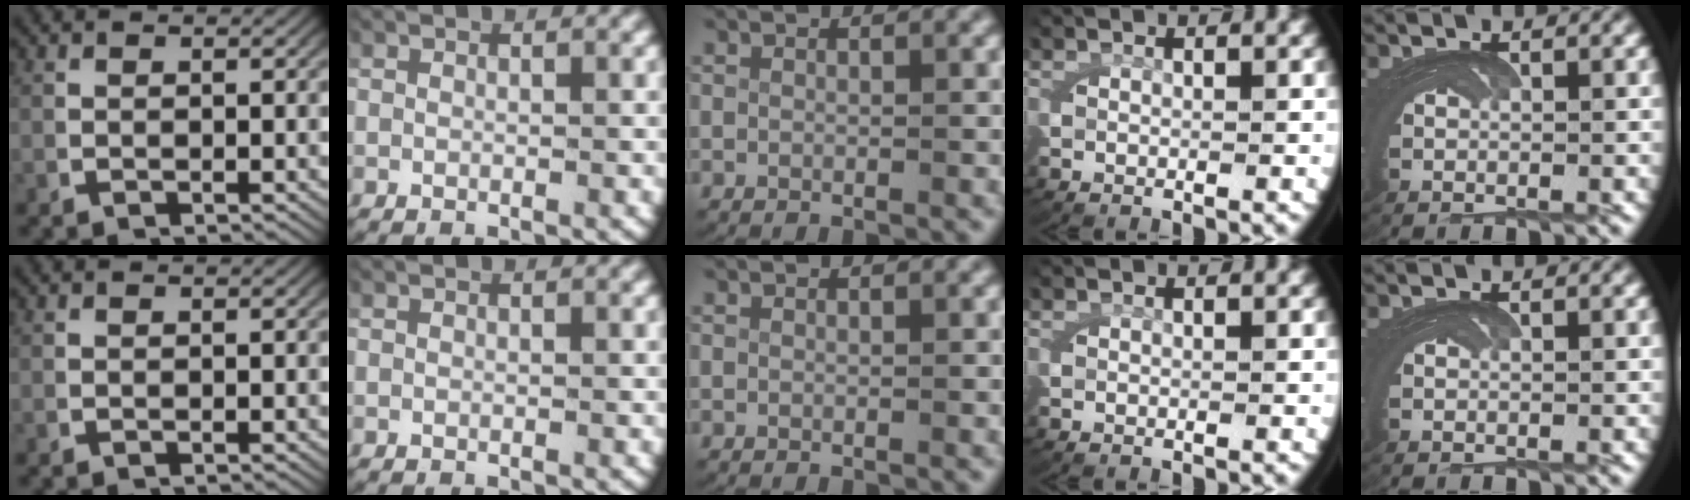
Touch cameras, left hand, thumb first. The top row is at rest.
{}